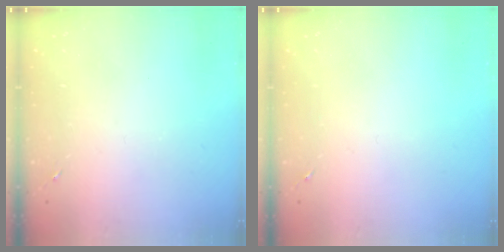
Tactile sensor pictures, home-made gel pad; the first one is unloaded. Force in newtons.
{"total": 0.0}